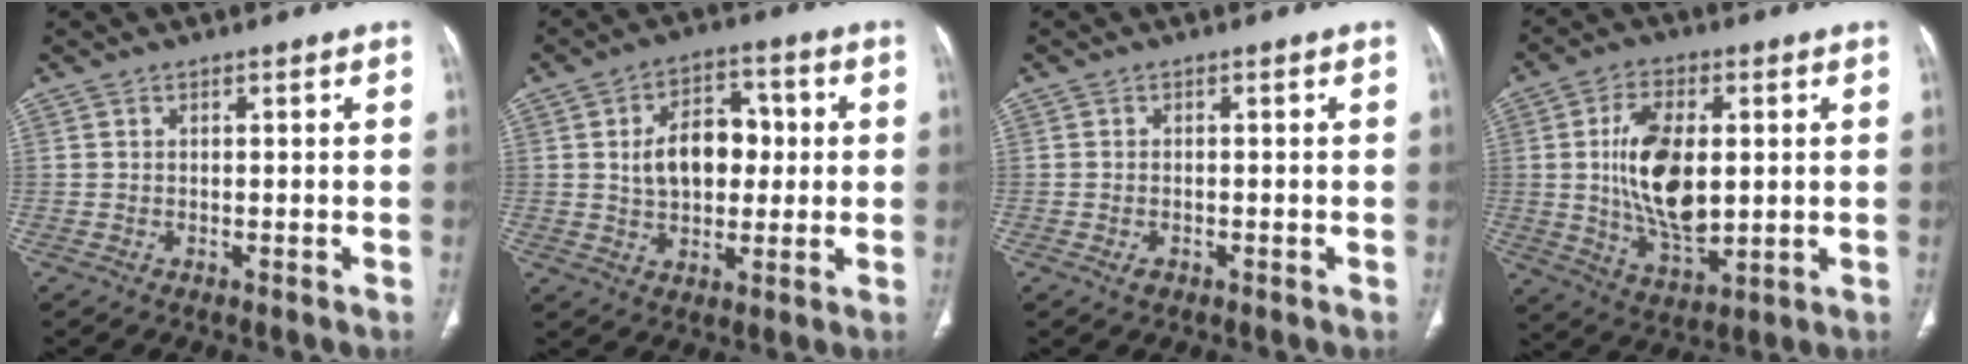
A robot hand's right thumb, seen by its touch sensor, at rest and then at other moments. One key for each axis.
{"total": 11.7, "fx": 1.2, "fy": 7.7, "fz": 8.7, "tx": -0.107, "ty": 0.016, "tz": 0.022}
{"total": 1.4, "fx": -0.7, "fy": 0.9, "fz": 0.9, "tx": -0.017, "ty": 0.004, "tz": -0.009}
{"total": 15.4, "fx": 1.4, "fy": 8.2, "fz": 12.9, "tx": -0.222, "ty": -0.013, "tz": 0.033}